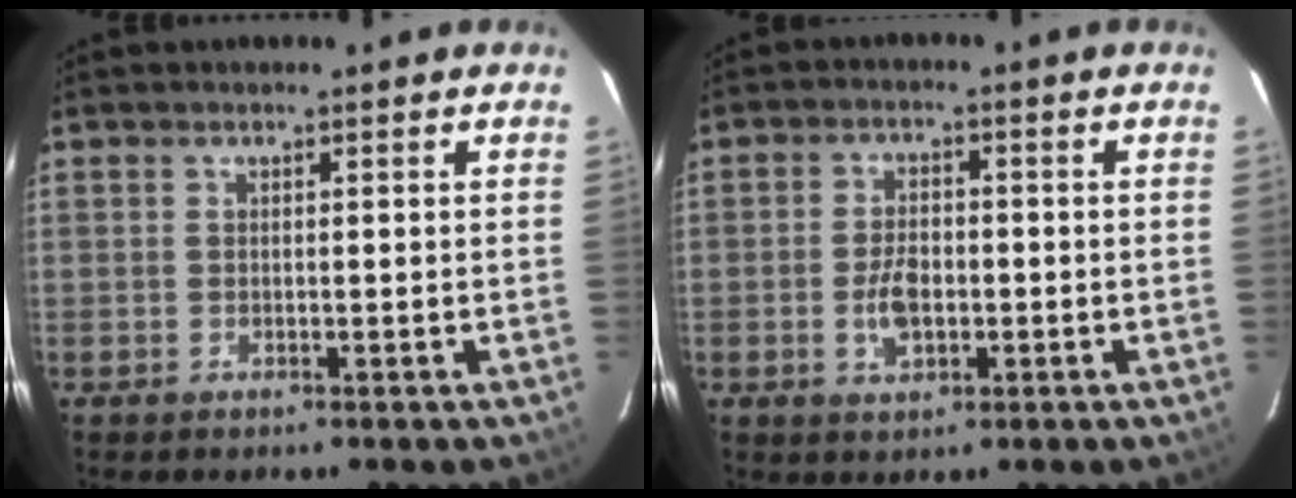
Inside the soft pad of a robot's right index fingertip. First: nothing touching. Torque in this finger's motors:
{"motor_torque": [0.90, 0.17, 0.17, 0.08]}